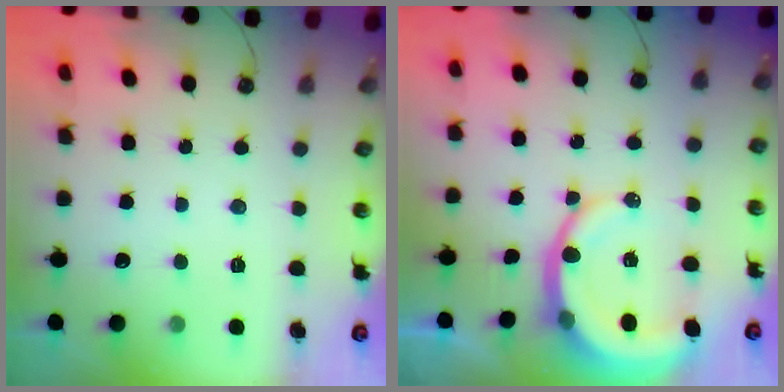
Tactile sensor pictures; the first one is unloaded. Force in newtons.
{"total": 10.1, "press": 10.0, "slide": 1.3}